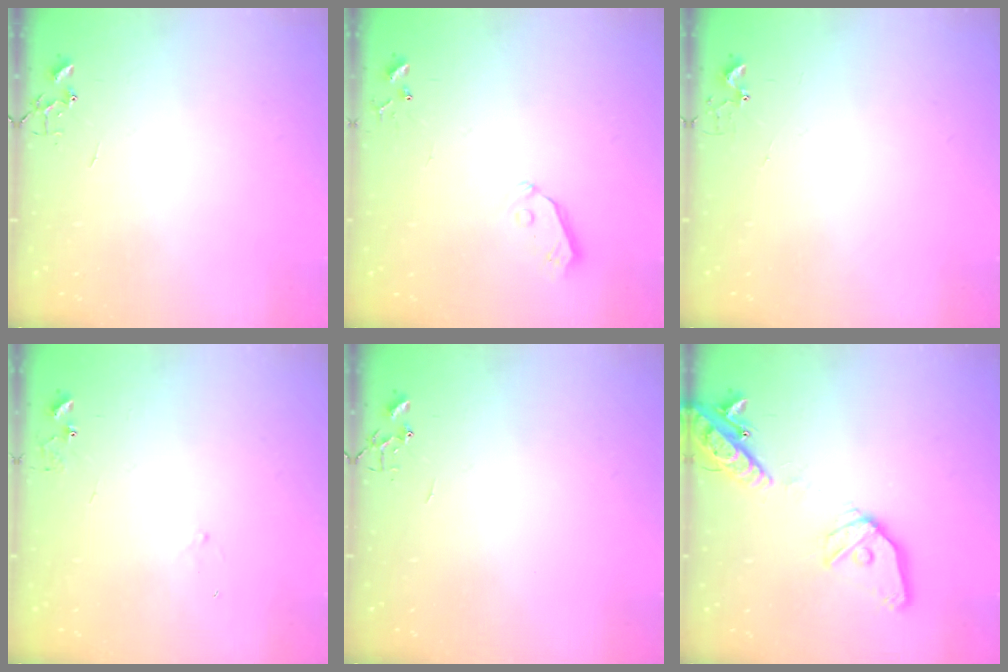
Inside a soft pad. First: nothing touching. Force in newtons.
{"total": 6.4, "press": 6.4, "slide": 0.6}
{"total": 2.9, "press": 2.9, "slide": 0.3}
{"total": 7.4, "press": 7.4, "slide": 0.5}
{"total": 0.0}
{"total": 17.4, "press": 17.1, "slide": 3.1}